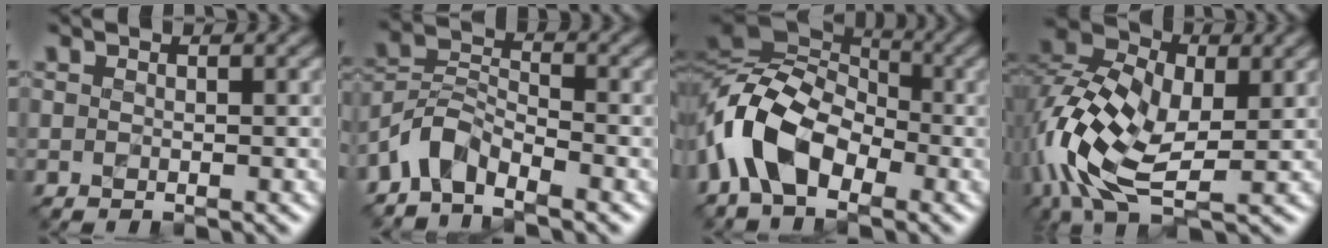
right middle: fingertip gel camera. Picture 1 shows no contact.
{"total": 3.6, "force": [-3.0, 1.5, 1.4], "torque": [-0.025, 0.010, -0.070]}
{"total": 8.6, "force": [-3.2, 5.4, 6.0], "torque": [-0.124, 0.014, -0.078]}
{"total": 10.9, "force": [-2.5, 6.1, 8.7], "torque": [-0.197, 0.007, -0.059]}